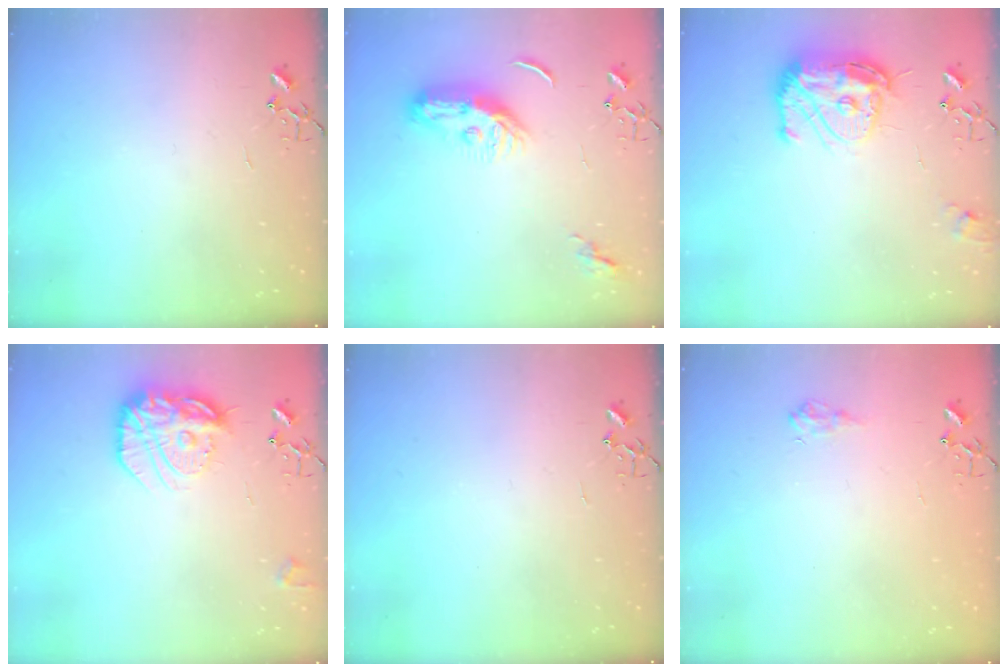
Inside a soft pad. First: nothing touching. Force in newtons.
{"total": 9.3, "press": 9.2, "slide": 1.2}
{"total": 16.6, "press": 16.5, "slide": 1.6}
{"total": 18.7, "press": 18.6, "slide": 1.6}
{"total": 0.0}
{"total": 6.8, "press": 6.8, "slide": 0.8}